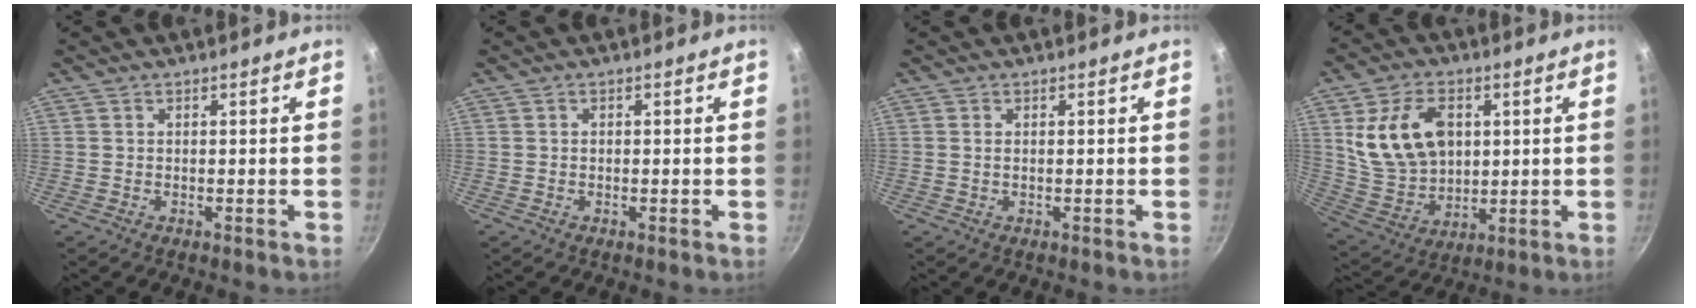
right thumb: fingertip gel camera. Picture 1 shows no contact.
{"total": 0.5, "force": [-0.1, 0.5, 0.3], "torque": [-0.004, 0.004, -0.001]}
{"total": 0.8, "force": [0.1, 0.4, 0.6], "torque": [-0.012, 0.001, 0.001]}
{"total": 15.8, "force": [3.7, 10.9, 10.8], "torque": [-0.178, -0.011, 0.083]}